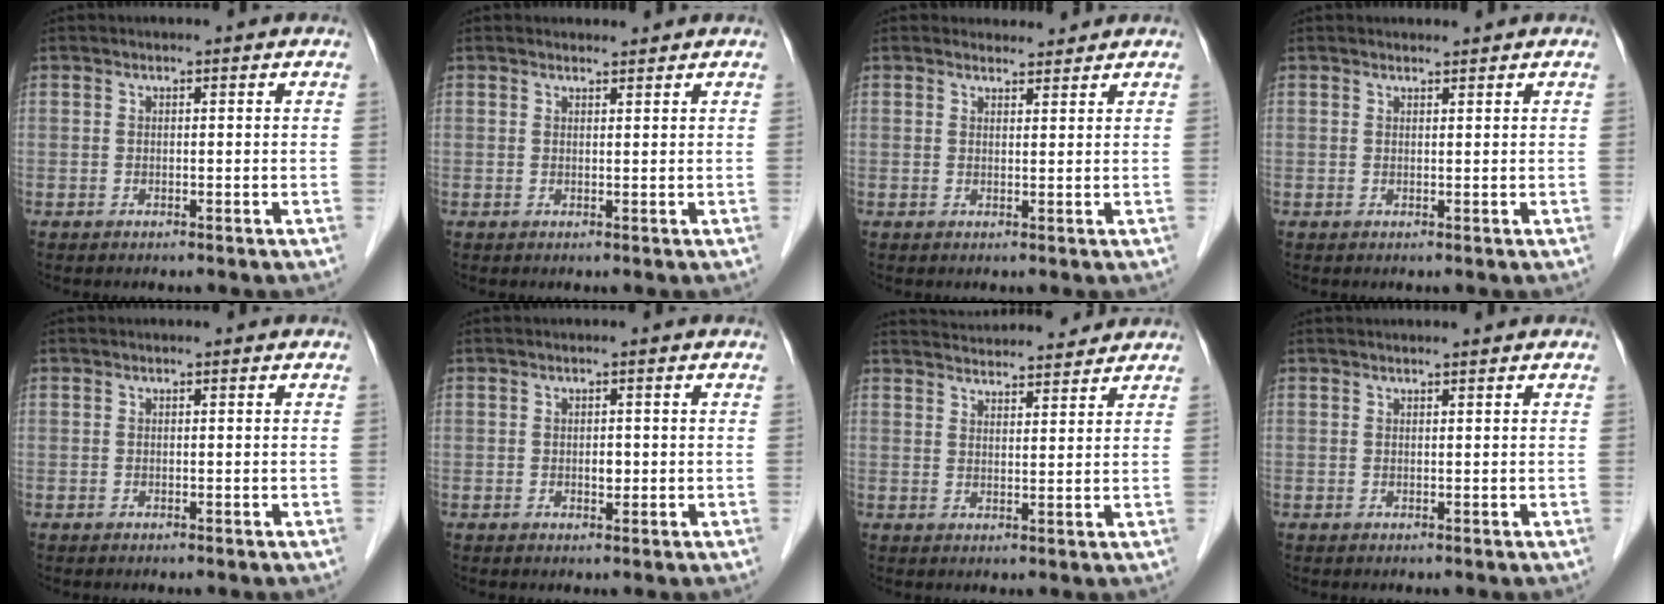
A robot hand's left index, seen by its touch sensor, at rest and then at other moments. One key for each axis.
{"total": 1.0, "fx": 1.0, "fy": 0.1, "fz": -0.1, "tx": -0.009, "ty": 0.000, "tz": 0.018}
{"total": 2.1, "fx": 2.0, "fy": 0.6, "fz": -0.2, "tx": -0.002, "ty": 0.001, "tz": 0.029}
{"total": 0.8, "fx": 0.8, "fy": 0.0, "fz": -0.1, "tx": -0.007, "ty": 0.000, "tz": 0.015}
{"total": 0.0}
{"total": 1.2, "fx": -0.2, "fy": 0.8, "fz": 1.0, "tx": -0.017, "ty": -0.001, "tz": -0.001}
{"total": 11.7, "fx": 11.2, "fy": 1.7, "fz": 3.0, "tx": -0.045, "ty": 0.021, "tz": 0.158}
{"total": 1.2, "fx": 1.1, "fy": -0.2, "fz": 0.5, "tx": -0.007, "ty": 0.009, "tz": 0.021}